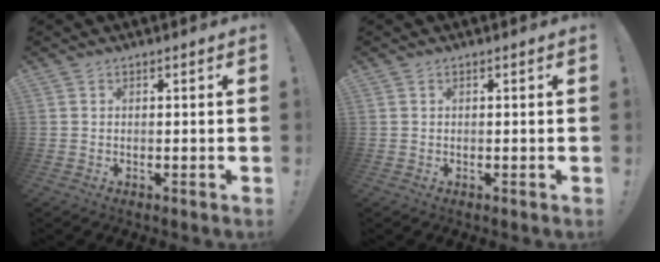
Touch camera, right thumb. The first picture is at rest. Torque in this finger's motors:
{"motor_torque": [-0.02, 0.06, 0.16, -0.04, 0.05]}